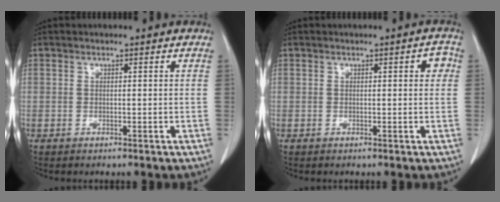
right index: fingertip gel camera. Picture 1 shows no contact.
{"total": 1.9, "force": [0.4, 0.7, 1.7], "torque": [-0.015, 0.006, 0.003]}